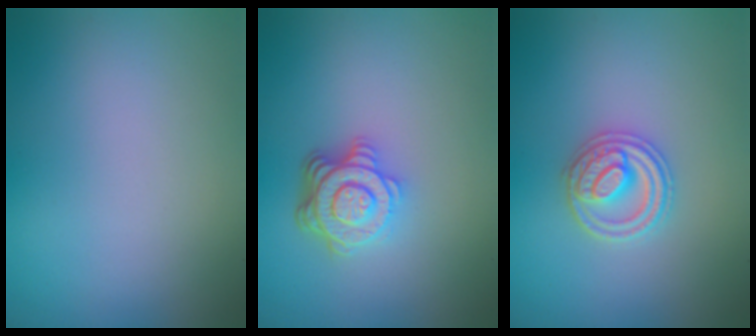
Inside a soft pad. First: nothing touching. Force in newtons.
{"total": 4.7, "press": 3.4, "slide": 3.3}
{"total": 2.8, "press": 2.8, "slide": 0.4}